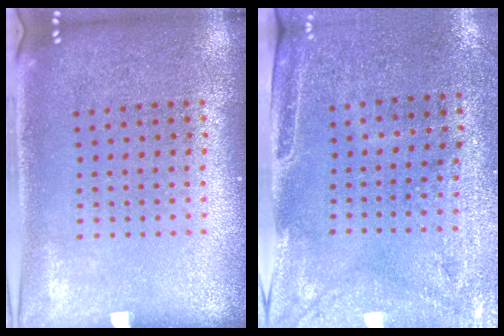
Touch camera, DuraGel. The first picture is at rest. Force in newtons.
{"total": 2.9, "press": 2.5, "slide": 1.6}